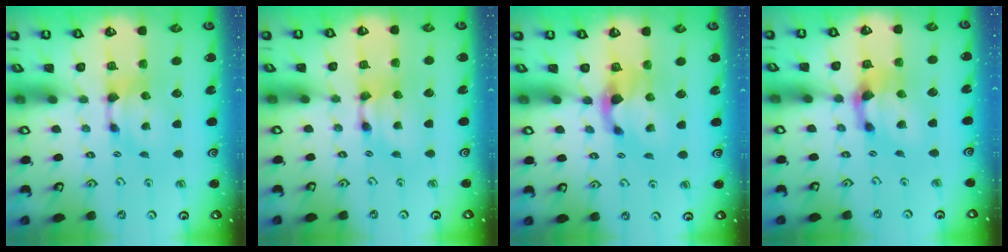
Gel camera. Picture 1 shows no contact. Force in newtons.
{"total": 1.6, "press": 1.6, "slide": 0.2}
{"total": 1.7, "press": 1.0, "slide": 1.4}
{"total": 3.2, "press": 2.6, "slide": 1.9}